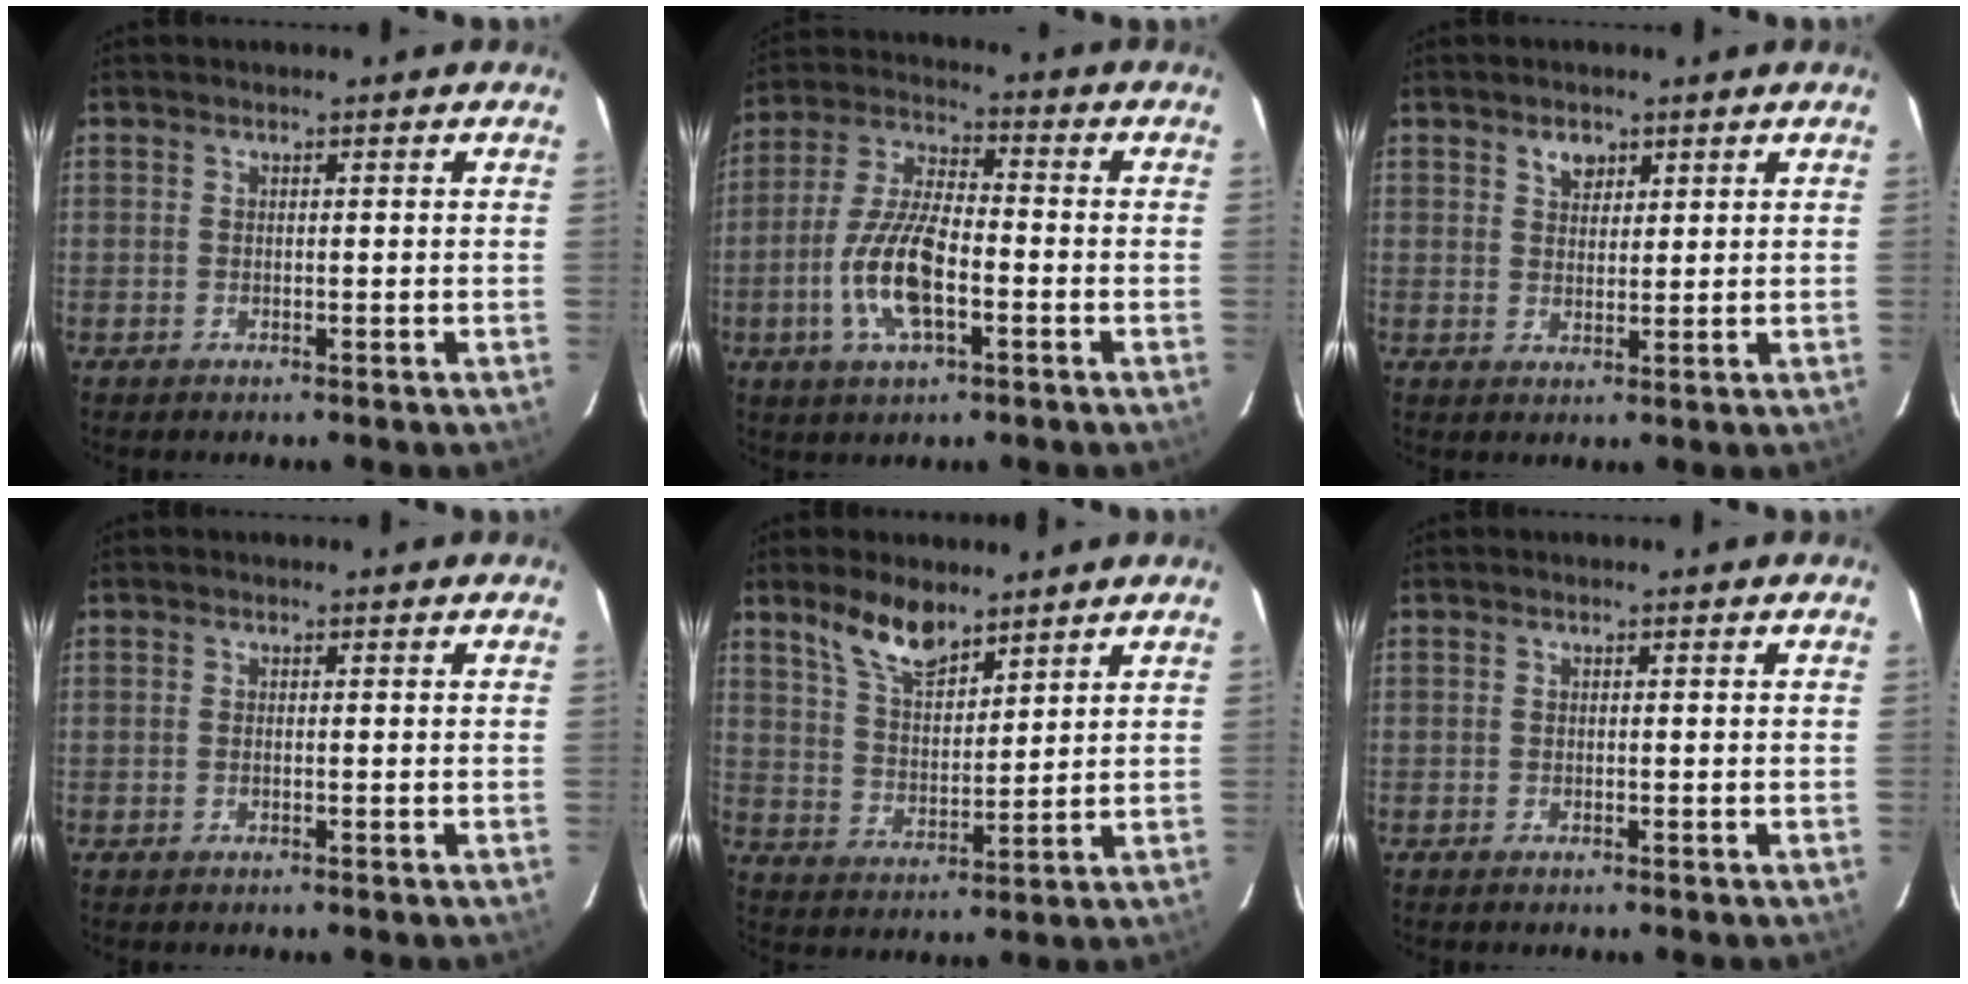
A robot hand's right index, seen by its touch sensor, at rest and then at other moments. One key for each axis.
{"total": 12.4, "fx": -4.0, "fy": 4.5, "fz": 10.8, "tx": -0.229, "ty": 0.000, "tz": -0.076}
{"total": 3.1, "fx": 1.8, "fy": 2.1, "fz": 1.3, "tx": -0.014, "ty": 0.007, "tz": 0.033}
{"total": 0.0}
{"total": 8.6, "fx": 6.5, "fy": 3.1, "fz": 4.7, "tx": -0.084, "ty": 0.006, "tz": 0.129}
{"total": 0.0}